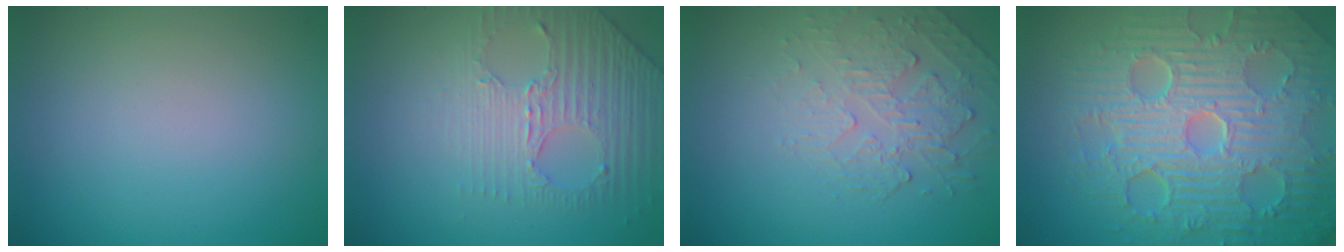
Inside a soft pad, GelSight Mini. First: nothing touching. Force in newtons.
{"total": 4.5, "press": 3.2, "slide": 3.1}
{"total": 2.2, "press": 1.4, "slide": 1.7}
{"total": 11.2, "press": 7.4, "slide": 8.5}